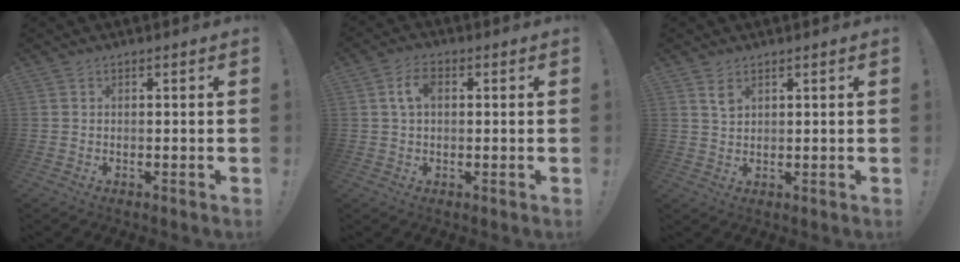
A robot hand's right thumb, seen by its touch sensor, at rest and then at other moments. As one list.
[{"total": 5.7, "force": [1.3, 3.5, 4.4], "torque": [-0.073, 0.008, 0.022]}, {"total": 2.8, "force": [1.8, 1.2, 1.8], "torque": [-0.021, -0.011, 0.029]}]